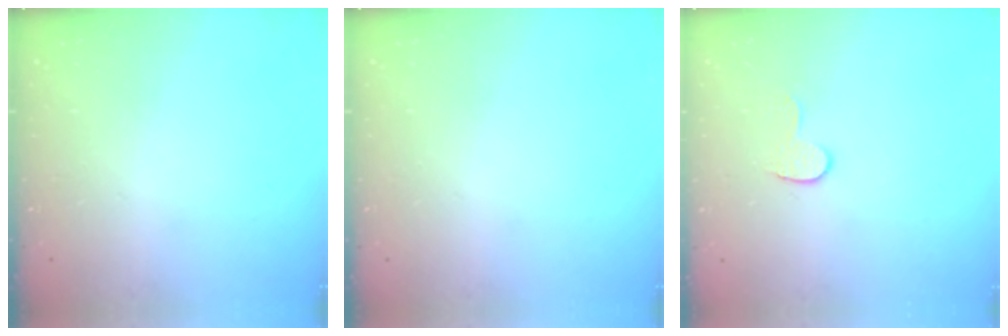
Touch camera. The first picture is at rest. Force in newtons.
{"total": 0.0}
{"total": 5.4, "press": 5.4, "slide": 0.5}